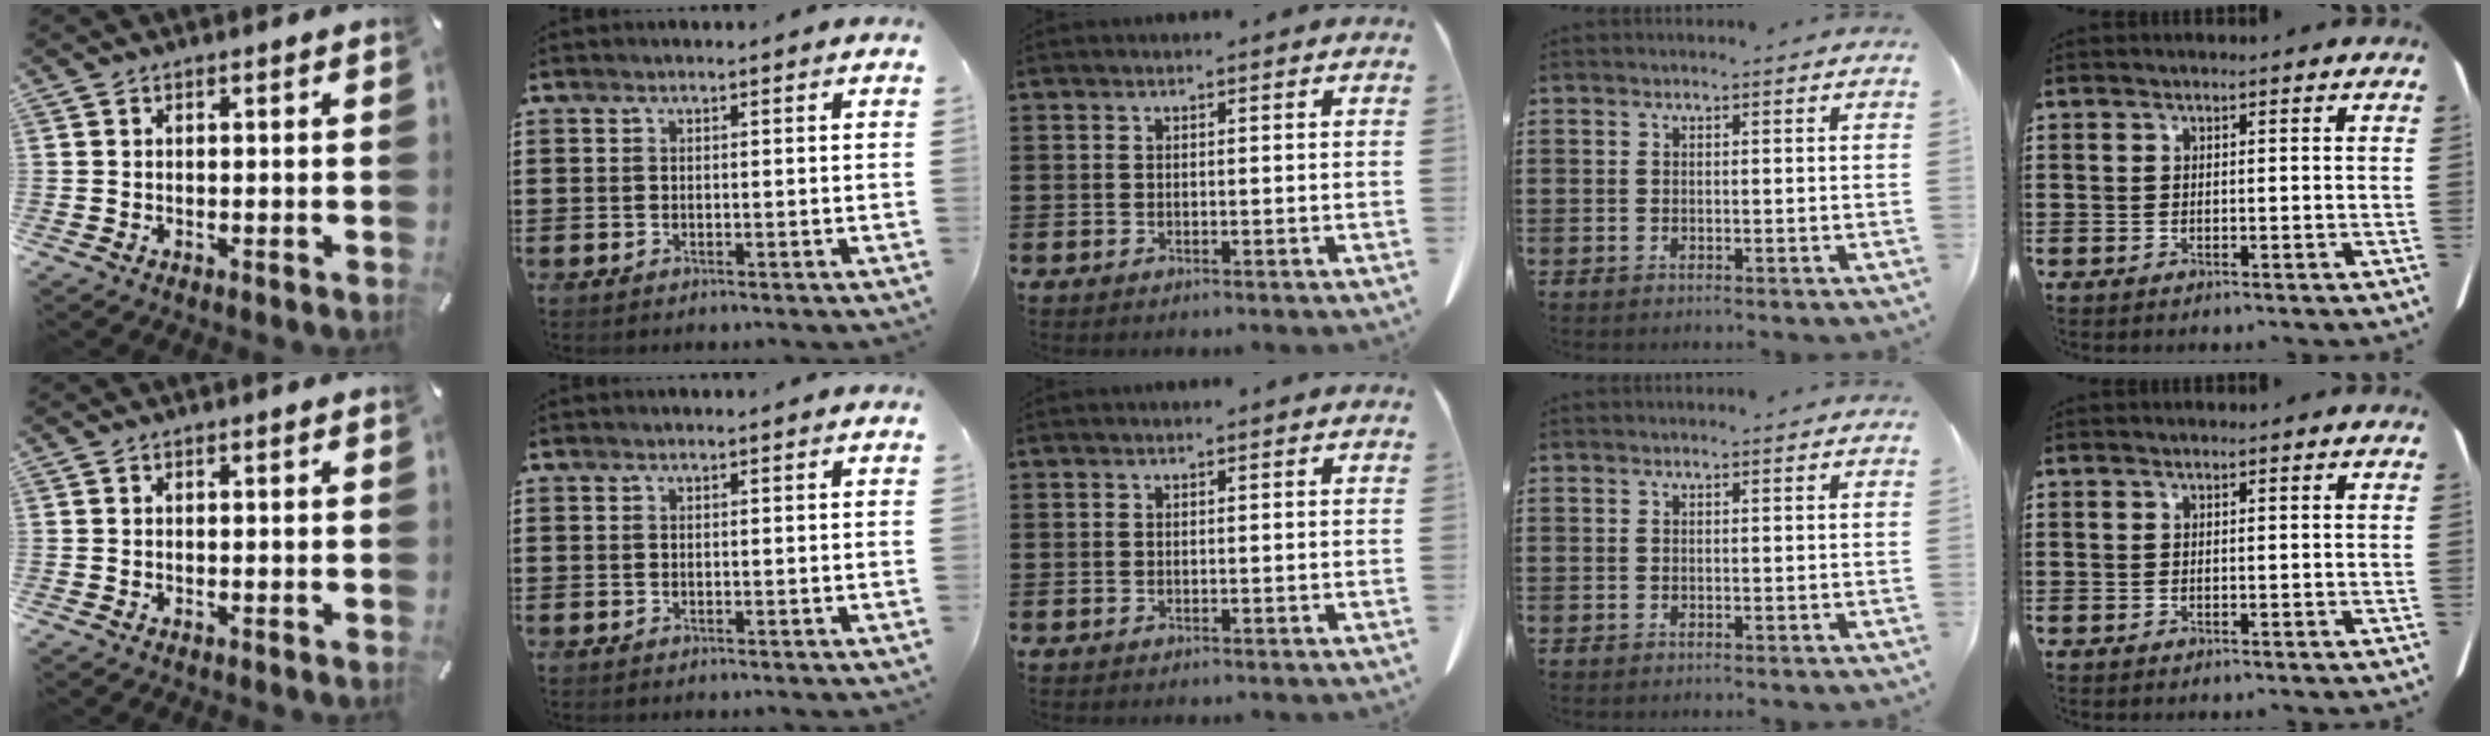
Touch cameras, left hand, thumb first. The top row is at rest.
{}